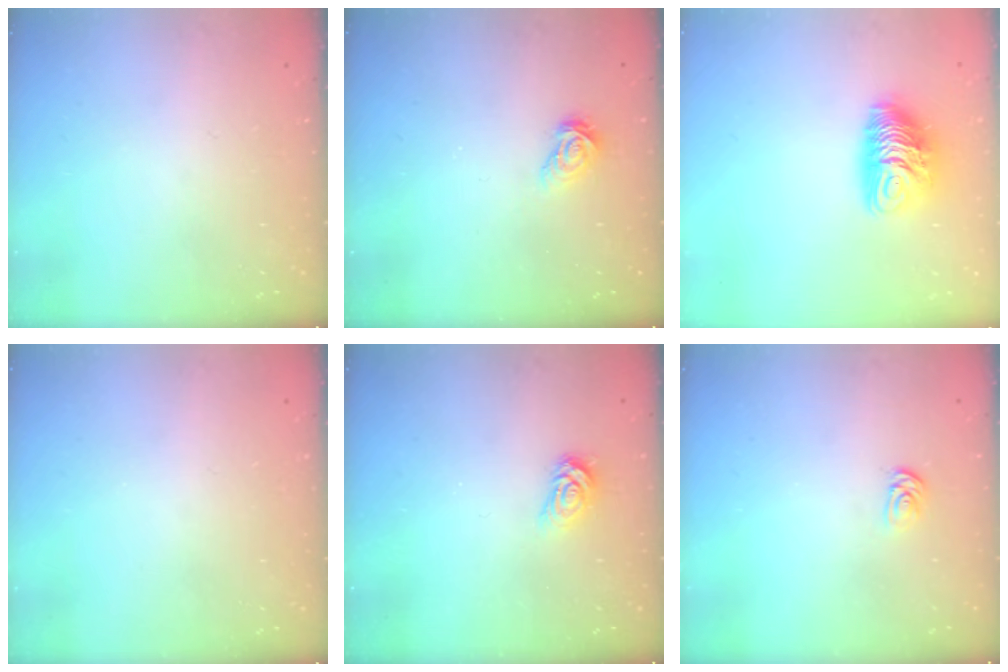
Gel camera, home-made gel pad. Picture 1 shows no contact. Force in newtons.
{"total": 5.5, "press": 5.5, "slide": 0.0}
{"total": 10.2, "press": 10.2, "slide": 0.9}
{"total": 0.0}
{"total": 3.9, "press": 3.8, "slide": 0.5}
{"total": 2.1, "press": 2.1, "slide": 0.2}